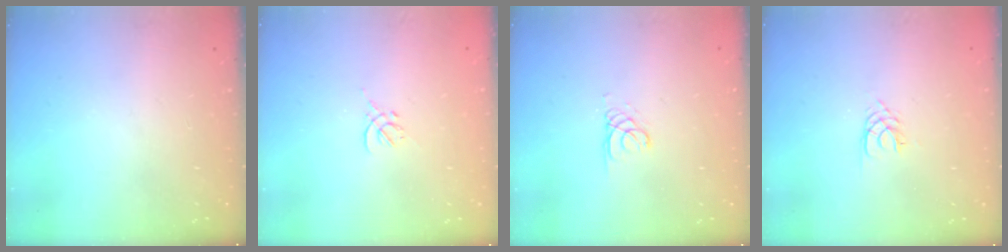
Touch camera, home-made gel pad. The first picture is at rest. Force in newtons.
{"total": 0.0}
{"total": 1.1, "press": 1.1, "slide": 0.1}
{"total": 1.7, "press": 1.7, "slide": 0.2}